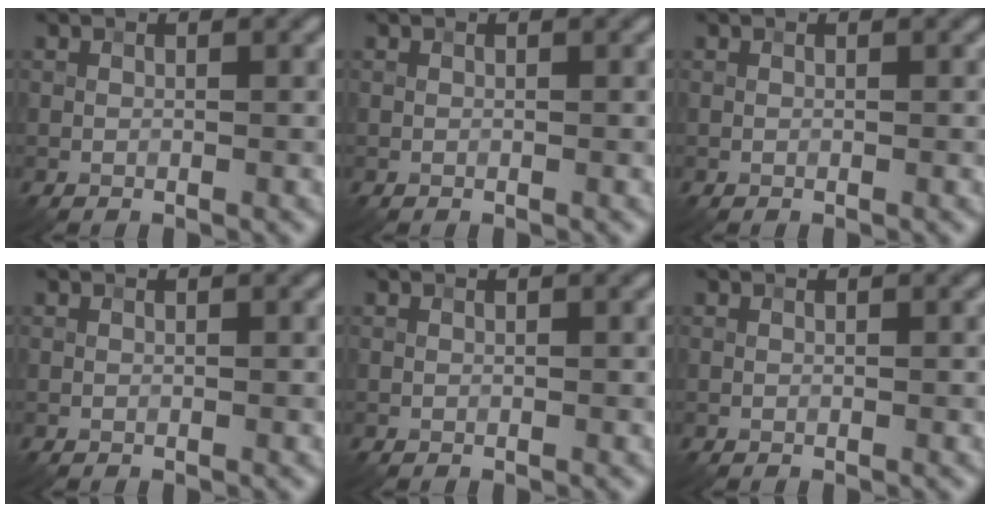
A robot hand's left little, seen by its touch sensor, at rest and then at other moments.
{"total": 0.0}
{"total": 0.0}
{"total": 0.0}
{"total": 0.0}
{"total": 0.0}